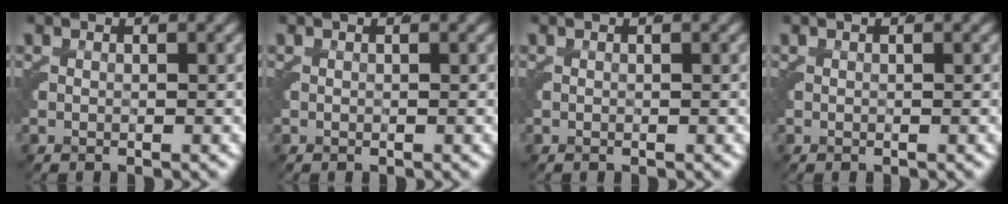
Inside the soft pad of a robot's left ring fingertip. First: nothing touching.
{"total": 0.0}
{"total": 0.0}
{"total": 0.0}